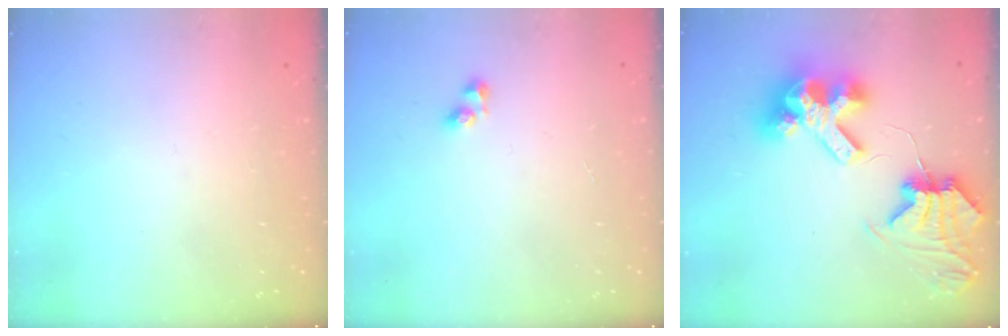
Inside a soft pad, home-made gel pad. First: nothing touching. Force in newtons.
{"total": 2.5, "press": 2.2, "slide": 1.3}
{"total": 12.4, "press": 12.3, "slide": 1.6}